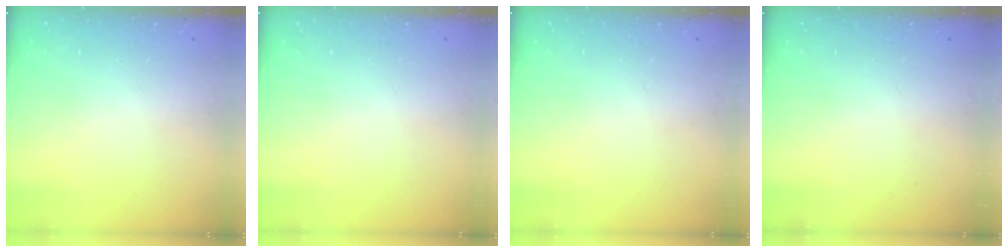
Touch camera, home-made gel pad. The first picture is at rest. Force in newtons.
{"total": 0.0}
{"total": 0.0}
{"total": 0.0}